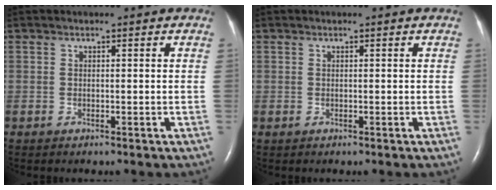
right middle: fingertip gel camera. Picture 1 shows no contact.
{"total": 0.0}